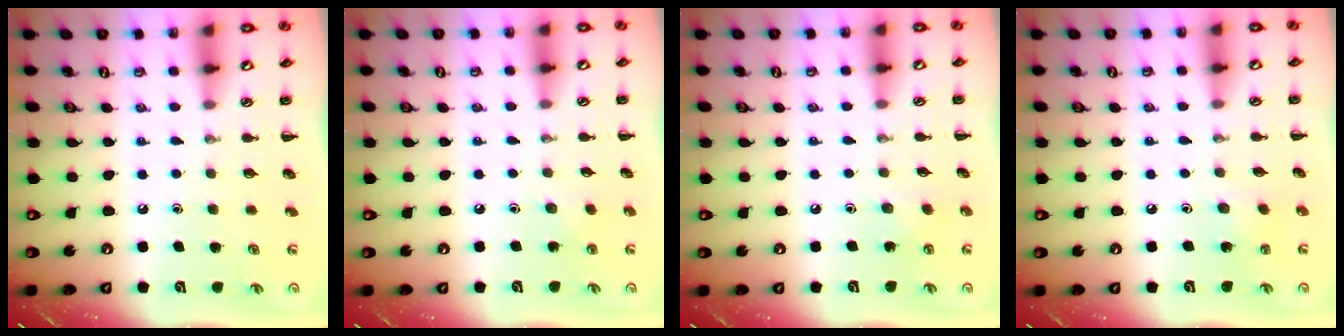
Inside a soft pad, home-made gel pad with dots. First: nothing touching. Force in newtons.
{"total": 3.2, "press": 3.0, "slide": 1.0}
{"total": 2.6, "press": 2.4, "slide": 0.9}
{"total": 1.5, "press": 1.4, "slide": 0.6}